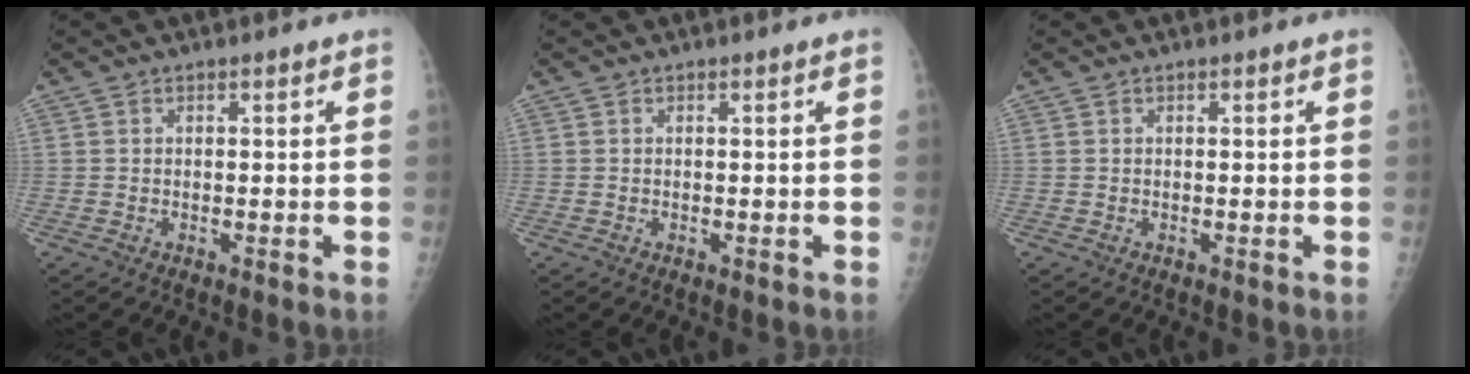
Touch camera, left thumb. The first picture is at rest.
{"total": 0.0}
{"total": 0.0}